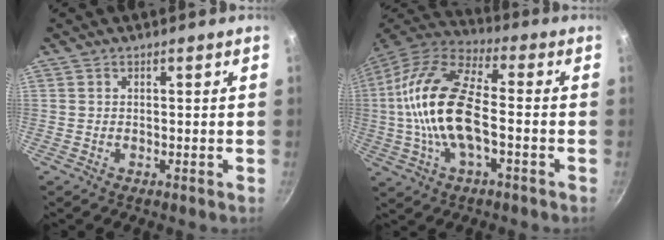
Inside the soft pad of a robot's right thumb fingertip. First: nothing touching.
{"total": 18.3, "force": [-1.7, 8.1, 16.3], "torque": [-0.309, 0.036, -0.047]}